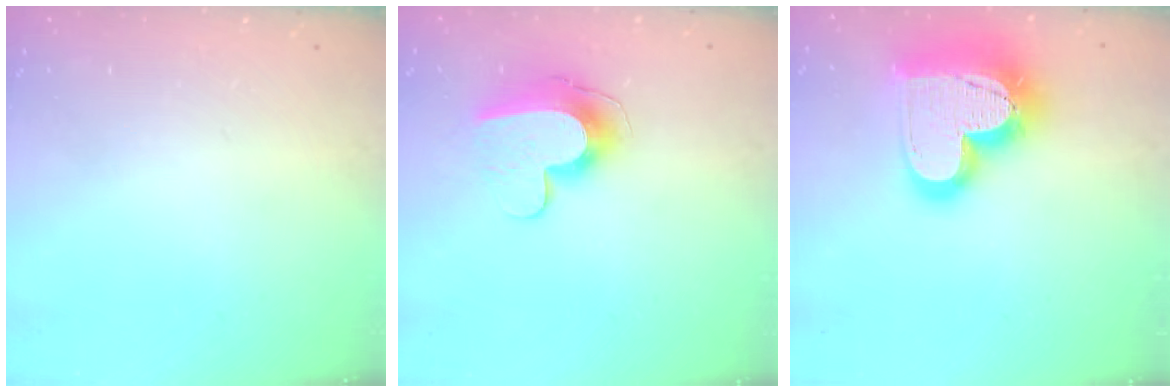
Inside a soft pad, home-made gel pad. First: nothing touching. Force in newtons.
{"total": 11.4, "press": 11.3, "slide": 1.0}
{"total": 24.6, "press": 24.5, "slide": 1.8}